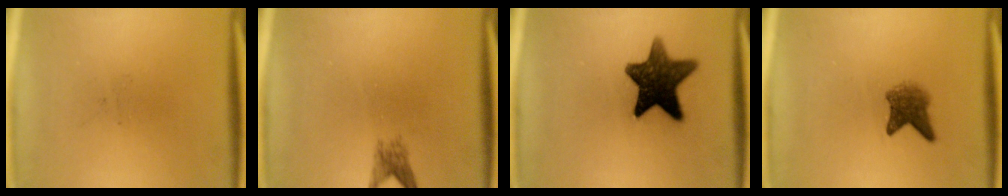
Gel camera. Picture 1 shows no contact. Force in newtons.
{"total": 1.9}
{"total": 12.5}
{"total": 3.5}